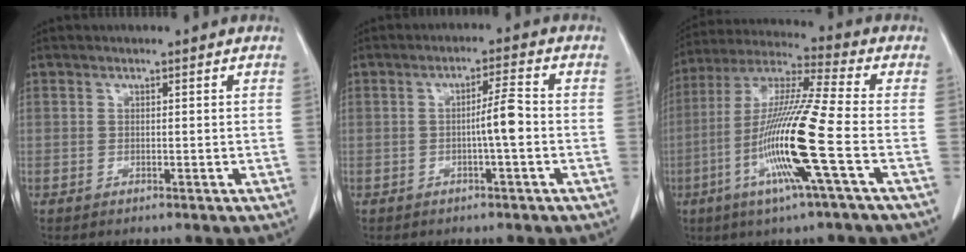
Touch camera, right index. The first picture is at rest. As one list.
[{"total": 4.1, "force": [-0.8, -0.1, 4.1], "torque": [-0.063, 0.004, -0.014]}, {"total": 16.2, "force": [-4.8, -1.1, 15.4], "torque": [-0.309, -0.015, -0.101]}]